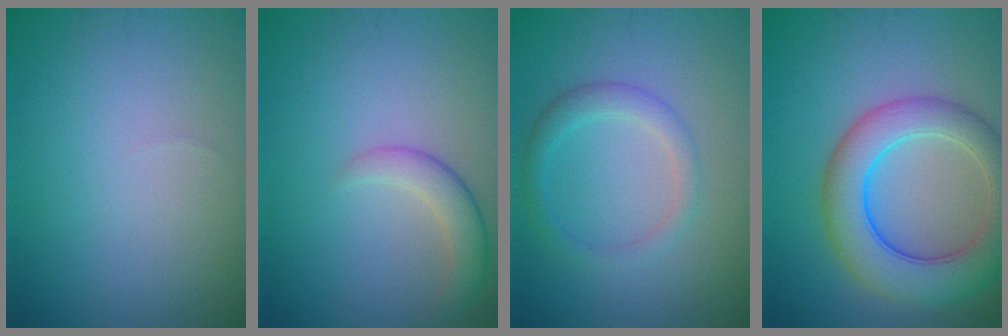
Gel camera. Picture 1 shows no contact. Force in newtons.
{"total": 2.6, "press": 2.6, "slide": 0.1}
{"total": 2.3, "press": 2.3, "slide": 0.0}
{"total": 7.4, "press": 7.4, "slide": 0.5}